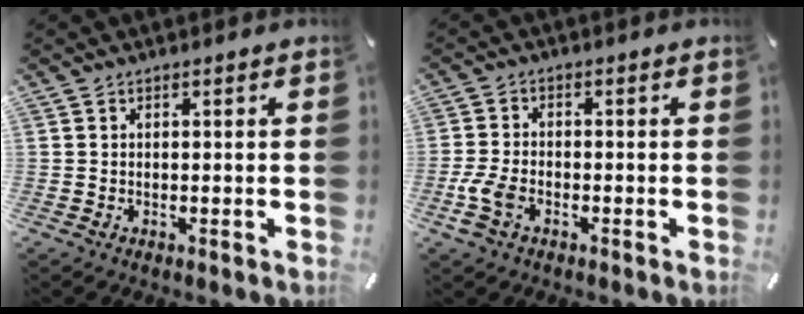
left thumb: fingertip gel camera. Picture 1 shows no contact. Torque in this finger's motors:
{"motor_torque": [1.51, 2.48, 0.37, 0.32, 0.52]}